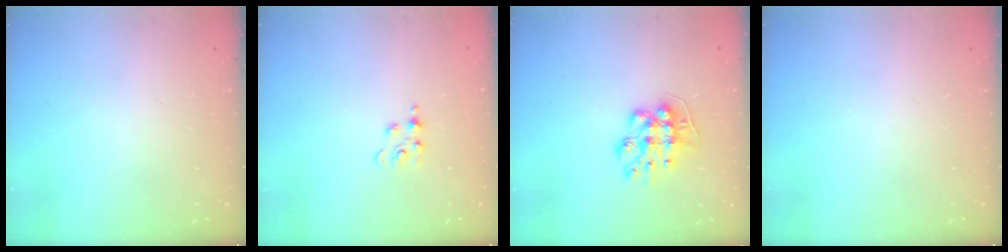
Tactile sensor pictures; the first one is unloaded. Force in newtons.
{"total": 2.8, "press": 2.8, "slide": 0.4}
{"total": 9.3, "press": 9.3, "slide": 0.3}
{"total": 0.0}